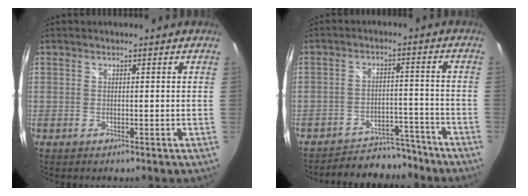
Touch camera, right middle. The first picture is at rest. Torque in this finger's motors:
{"motor_torque": [0.13, -0.29, -0.02, 0.00]}